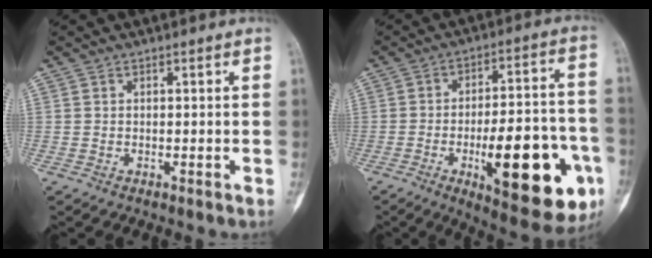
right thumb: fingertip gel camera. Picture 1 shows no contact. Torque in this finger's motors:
{"motor_torque": [2.55, 2.37, 1.70, -1.07, 0.54]}